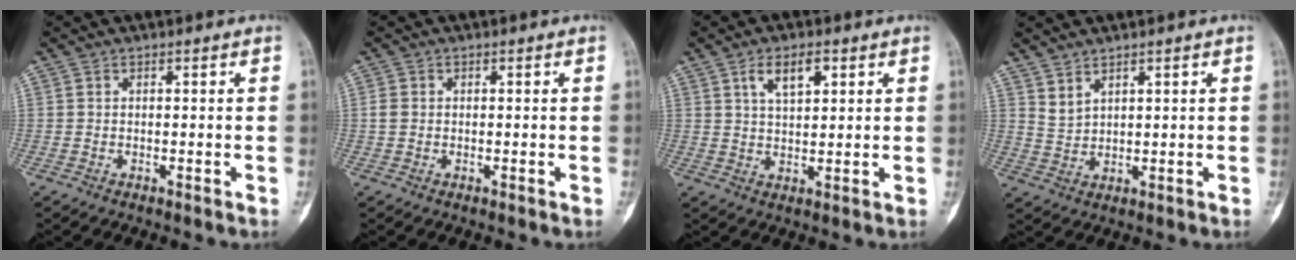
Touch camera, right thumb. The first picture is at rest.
{"total": 1.6, "force": [0.0, 1.3, 0.9], "torque": [-0.024, 0.001, 0.000]}
{"total": 5.9, "force": [2.8, 2.8, 4.4], "torque": [-0.071, -0.007, 0.052]}
{"total": 3.0, "force": [2.5, 0.9, 1.3], "torque": [-0.021, -0.024, 0.055]}